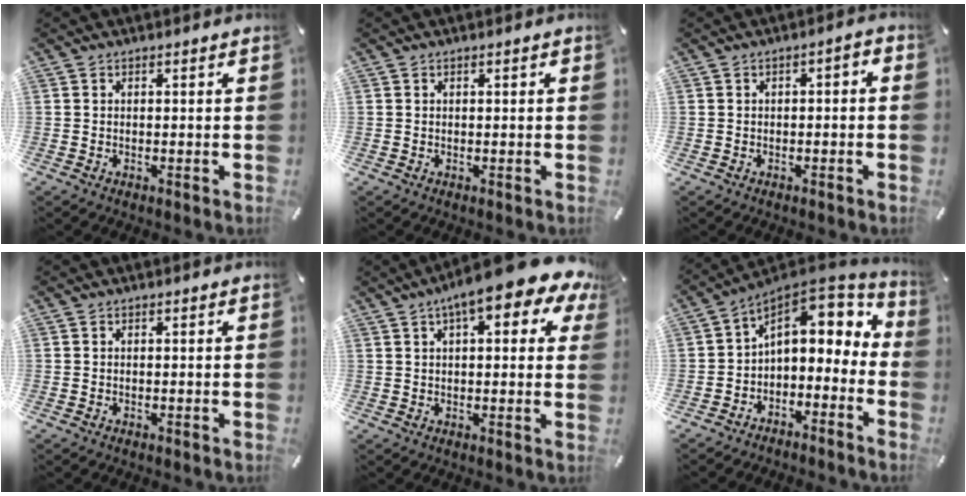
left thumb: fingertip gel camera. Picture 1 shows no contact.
{"total": 0.0}
{"total": 2.5, "force": [-1.6, 1.0, 1.6], "torque": [-0.027, 0.012, -0.031]}
{"total": 0.0}
{"total": 12.7, "force": [7.5, 3.6, 9.6], "torque": [-0.149, -0.029, 0.122]}
{"total": 9.9, "force": [3.1, 6.9, 6.4], "torque": [-0.089, -0.025, 0.057]}